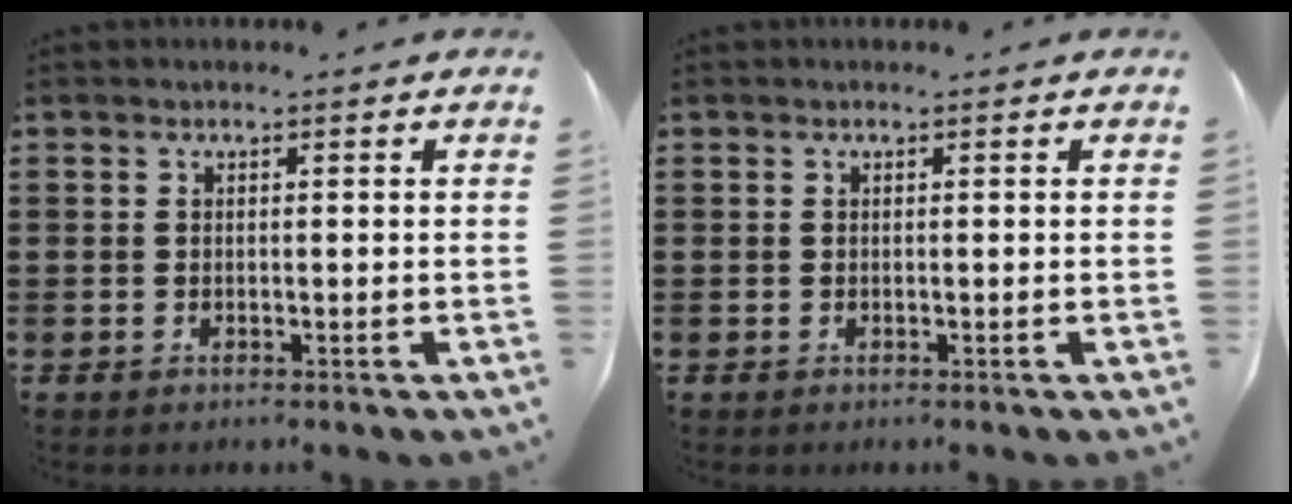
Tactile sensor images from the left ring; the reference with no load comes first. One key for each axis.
{"total": 0.0}